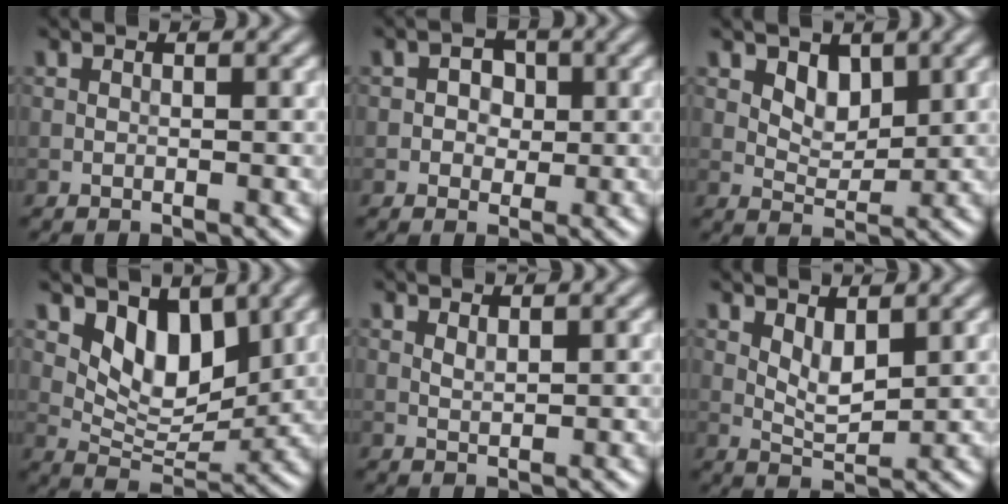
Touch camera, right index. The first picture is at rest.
{"total": 2.2, "force": [0.2, 1.9, 1.0], "torque": [0.002, 0.001, -0.009]}
{"total": 2.5, "force": [1.4, 1.5, 1.5], "torque": [-0.026, -0.010, 0.025]}
{"total": 5.3, "force": [2.6, 3.0, 3.5], "torque": [-0.061, -0.020, 0.044]}
{"total": 0.7, "force": [0.5, 0.2, 0.4], "torque": [-0.013, -0.003, 0.012]}
{"total": 2.6, "force": [1.2, 1.1, 2.0], "torque": [-0.040, -0.005, 0.026]}